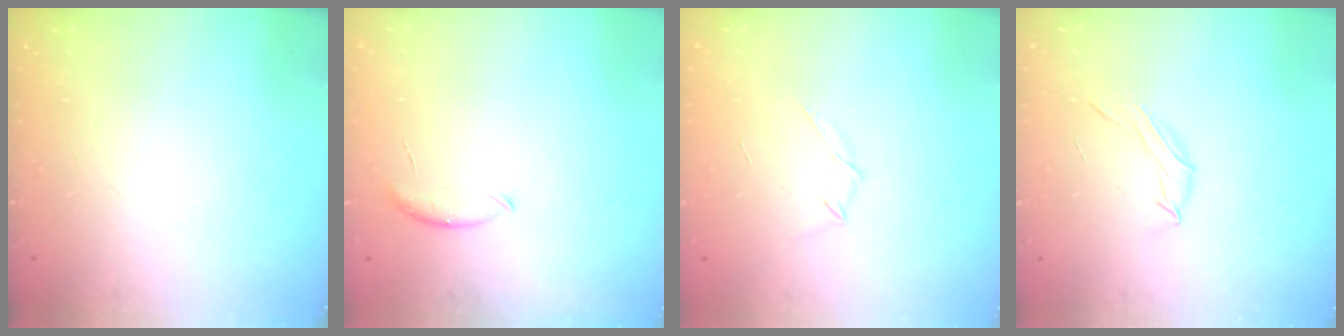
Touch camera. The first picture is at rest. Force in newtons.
{"total": 6.6, "press": 6.5, "slide": 1.1}
{"total": 2.6, "press": 2.5, "slide": 0.8}
{"total": 6.6, "press": 6.6, "slide": 0.9}